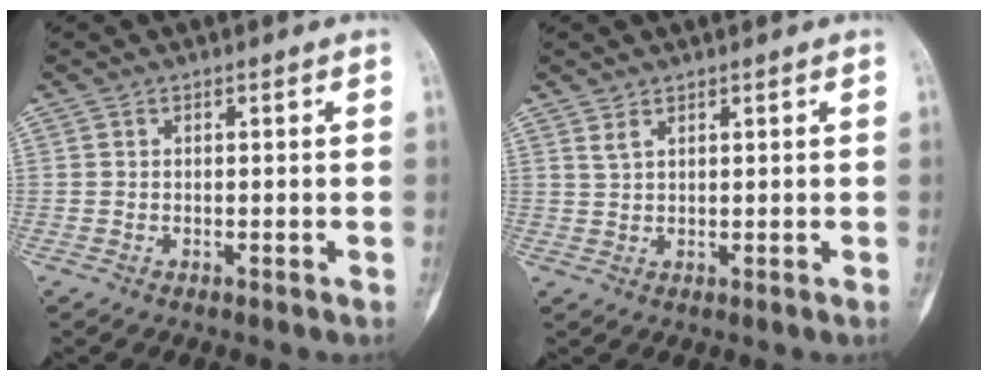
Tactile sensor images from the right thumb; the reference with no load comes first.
{"total": 1.6, "force": [1.3, 0.6, 0.6], "torque": [-0.010, -0.002, 0.030]}